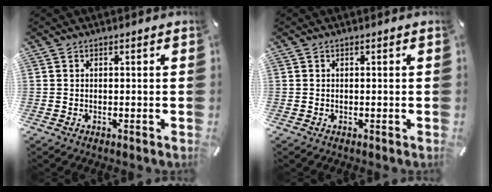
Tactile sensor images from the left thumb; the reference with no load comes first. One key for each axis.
{"total": 0.0}